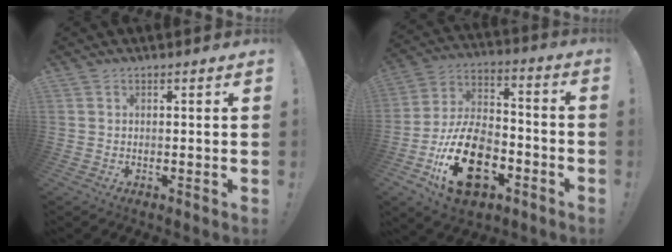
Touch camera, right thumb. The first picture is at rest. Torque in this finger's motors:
{"motor_torque": [2.53, 2.32, 1.28, -1.49, 0.19]}